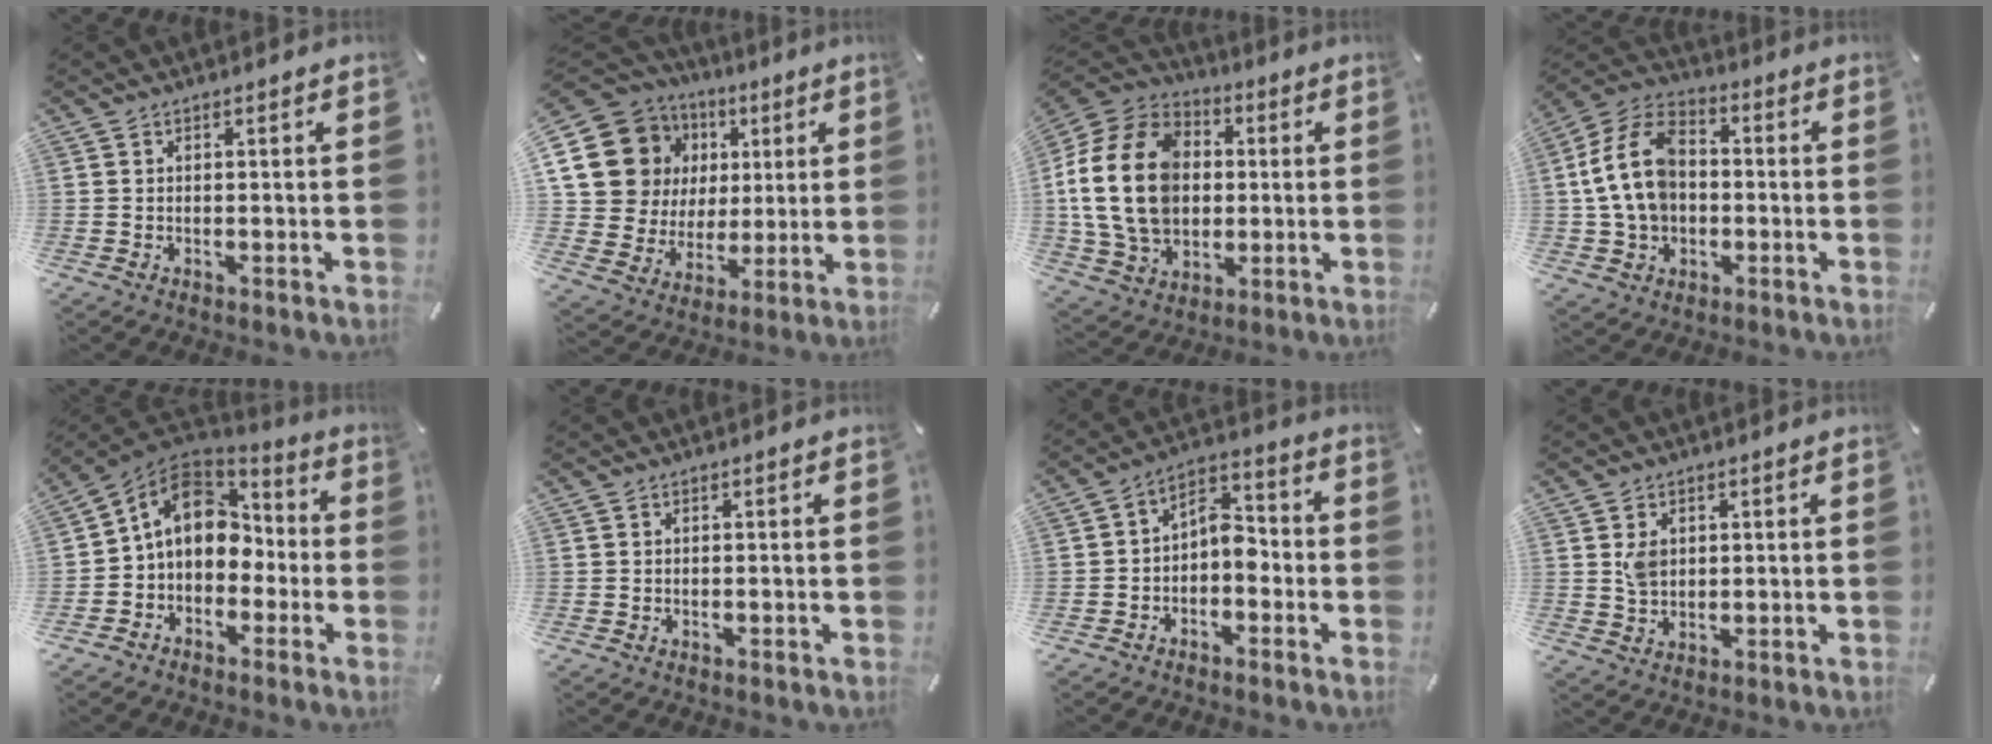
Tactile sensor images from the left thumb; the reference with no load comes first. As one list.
[{"total": 18.2, "force": [6.7, 15.3, 7.3], "torque": [-0.132, -0.033, 0.138]}, {"total": 21.0, "force": [0.4, 16.5, 13.1], "torque": [-0.291, 0.012, 0.003]}, {"total": 13.7, "force": [-0.2, 10.7, 8.5], "torque": [-0.198, 0.018, -0.004]}, {"total": 12.5, "force": [1.5, 10.0, 7.4], "torque": [-0.133, 0.007, 0.027]}, {"total": 0.0}, {"total": 6.5, "force": [-2.3, 4.5, 4.2], "torque": [-0.069, 0.006, -0.045]}, {"total": 4.2, "force": [1.4, 3.4, 2.1], "torque": [-0.038, 0.001, 0.025]}]